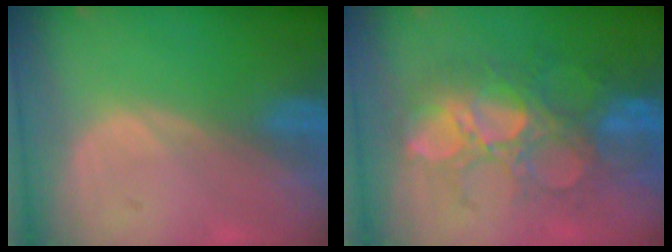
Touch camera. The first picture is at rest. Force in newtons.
{"total": 10.3, "press": 9.7, "slide": 3.7}